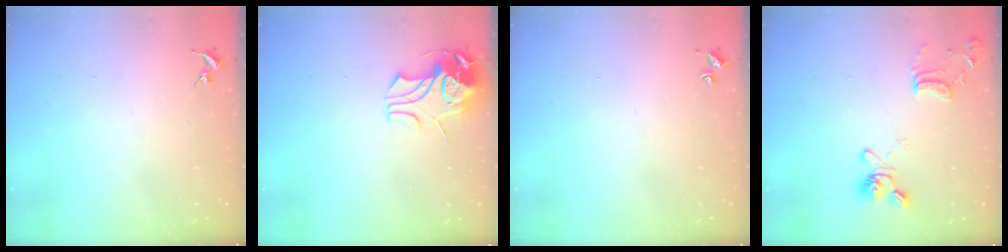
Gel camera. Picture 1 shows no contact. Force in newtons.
{"total": 8.8, "press": 8.7, "slide": 1.0}
{"total": 1.5, "press": 1.5, "slide": 0.2}
{"total": 13.4, "press": 13.2, "slide": 2.2}